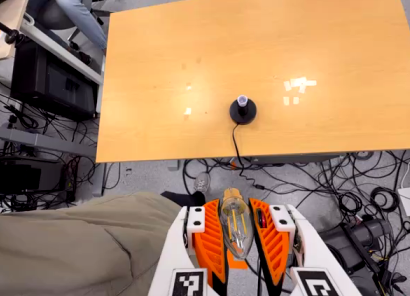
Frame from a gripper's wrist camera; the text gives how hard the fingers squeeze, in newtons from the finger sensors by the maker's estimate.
{"total": 20.5, "left": 22.0, "right": 19.0}